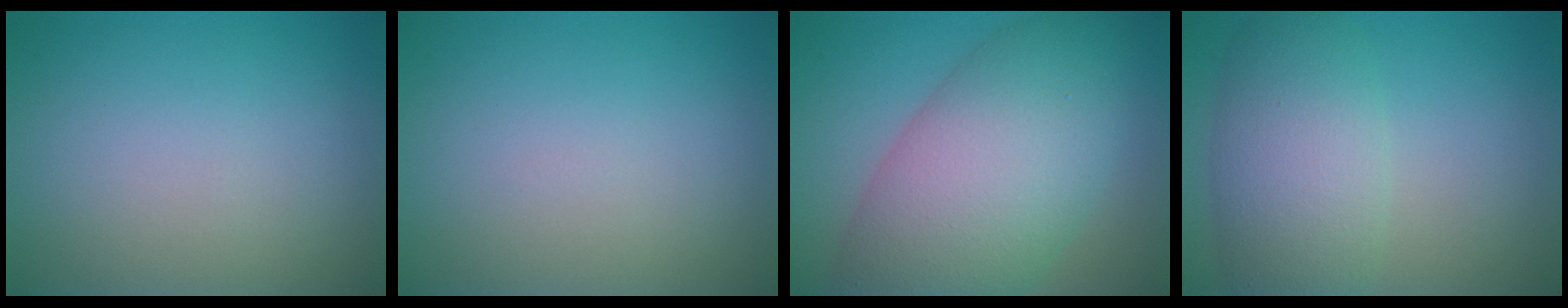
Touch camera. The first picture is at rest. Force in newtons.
{"total": 0.0}
{"total": 11.3, "press": 11.3, "slide": 0.4}
{"total": 6.3, "press": 6.3, "slide": 0.1}